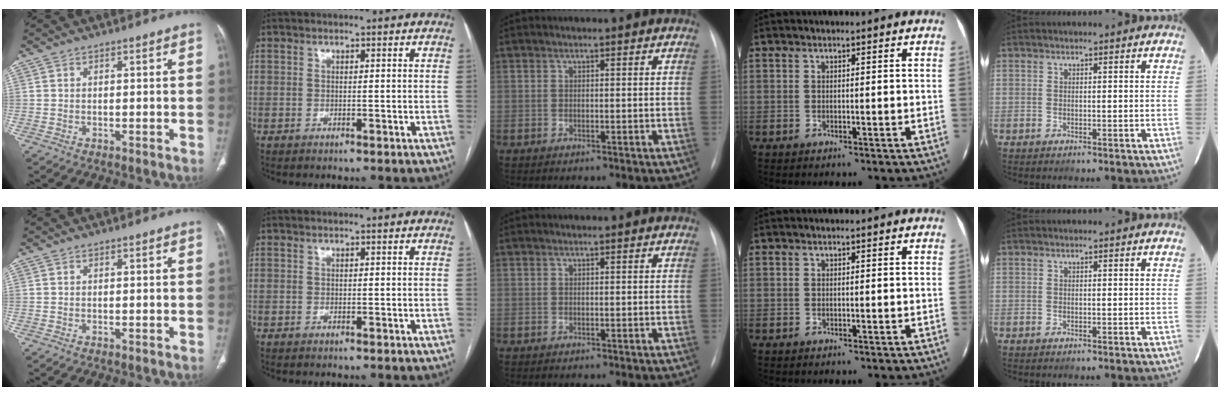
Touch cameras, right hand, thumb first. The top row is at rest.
{}